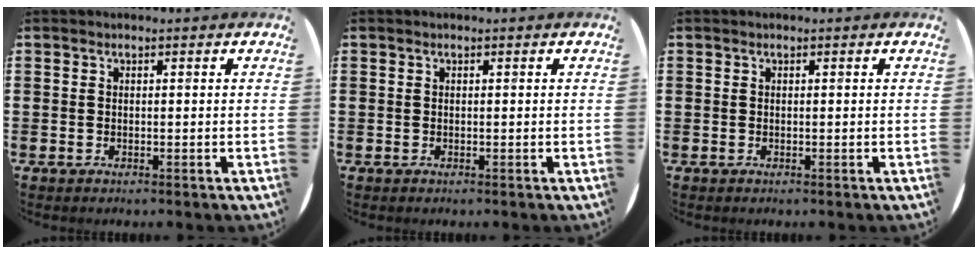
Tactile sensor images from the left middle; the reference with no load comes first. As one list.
[{"total": 0.0}, {"total": 0.0}]